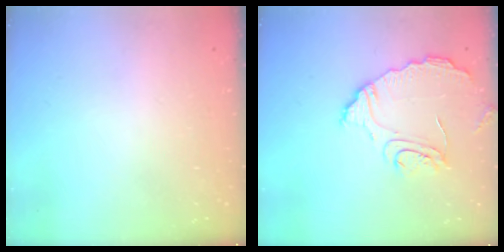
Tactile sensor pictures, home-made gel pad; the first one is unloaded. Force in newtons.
{"total": 11.6, "press": 11.5, "slide": 0.8}